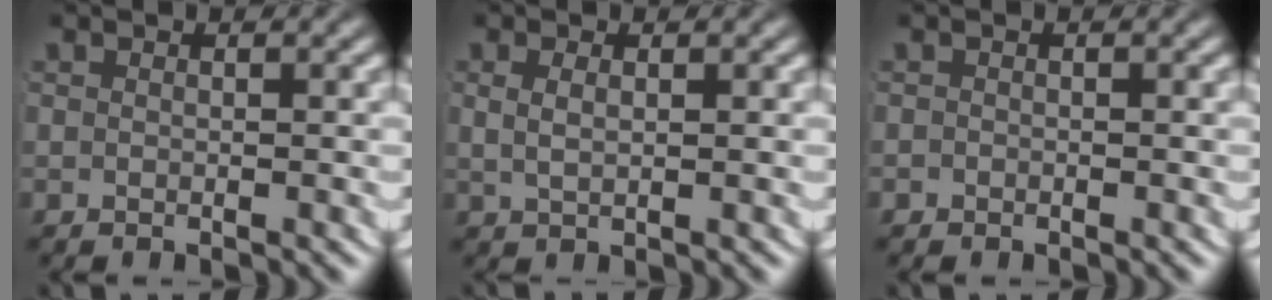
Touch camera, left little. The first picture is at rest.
{"total": 1.2, "force": [0.5, 0.5, 1.0], "torque": [-0.019, -0.003, 0.018]}
{"total": 0.6, "force": [-0.3, 0.4, -0.1], "torque": [0.002, -0.005, -0.004]}